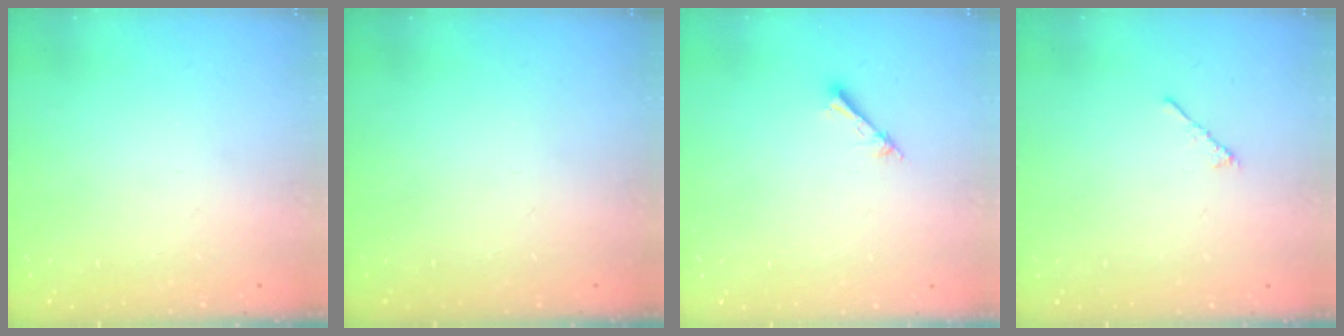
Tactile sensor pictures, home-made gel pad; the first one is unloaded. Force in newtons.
{"total": 0.0}
{"total": 1.5, "press": 1.5, "slide": 0.2}
{"total": 2.3, "press": 2.2, "slide": 0.6}